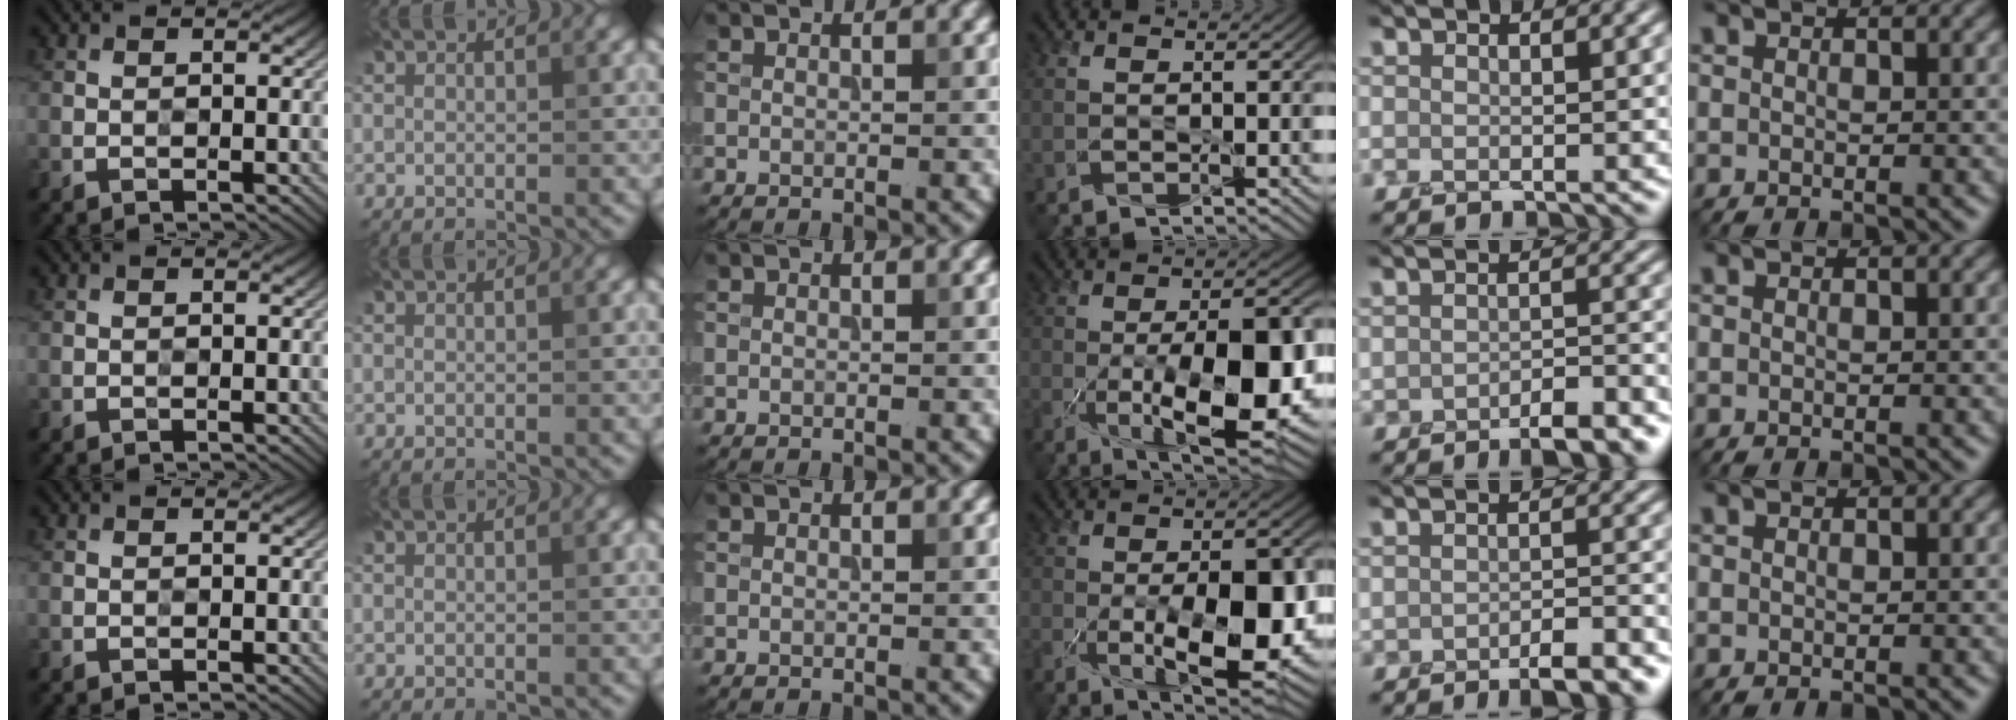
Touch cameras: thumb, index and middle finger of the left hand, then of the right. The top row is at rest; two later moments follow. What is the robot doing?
{"motion": "peel", "object": "velcro strap"}